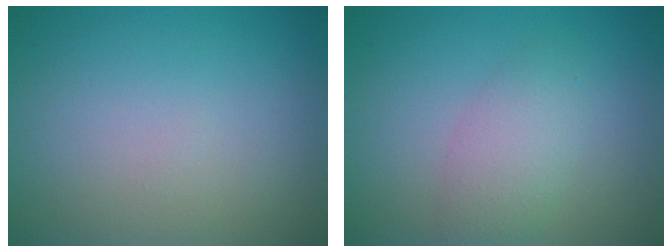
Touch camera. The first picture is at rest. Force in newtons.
{"total": 2.9, "press": 2.9, "slide": 0.1}